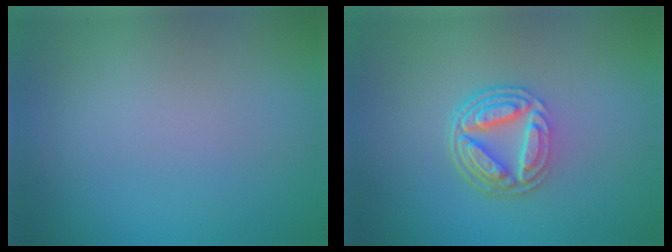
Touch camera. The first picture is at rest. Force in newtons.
{"total": 5.3, "press": 3.9, "slide": 3.7}